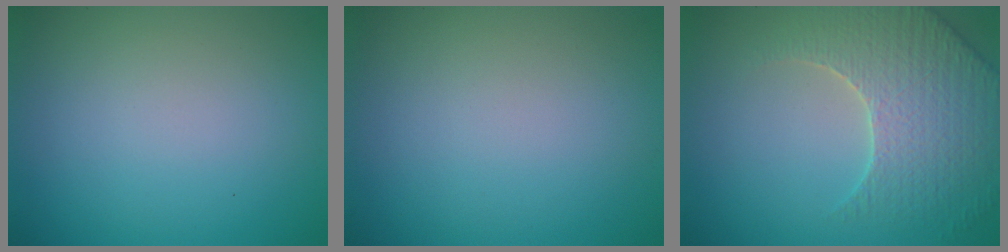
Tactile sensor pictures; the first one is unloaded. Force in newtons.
{"total": 0.0}
{"total": 4.9, "press": 4.7, "slide": 1.1}